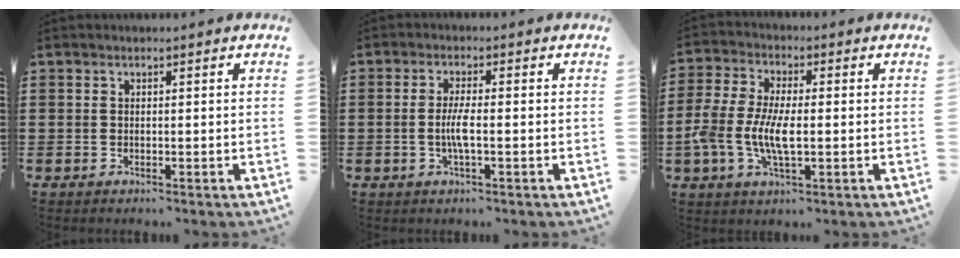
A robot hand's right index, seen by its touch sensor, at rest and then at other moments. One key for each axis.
{"total": 3.7, "fx": -0.7, "fy": 0.6, "fz": 3.5, "tx": -0.078, "ty": -0.006, "tz": -0.018}
{"total": 8.0, "fx": -1.5, "fy": 3.4, "fz": 7.1, "tx": -0.164, "ty": -0.008, "tz": -0.035}